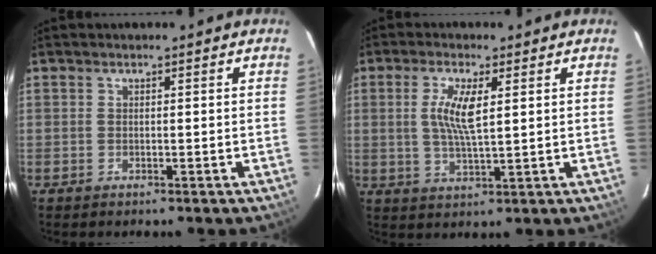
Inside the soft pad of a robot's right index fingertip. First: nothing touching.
{"total": 6.5, "force": [1.4, 1.4, 6.2], "torque": [-0.122, 0.000, 0.027]}